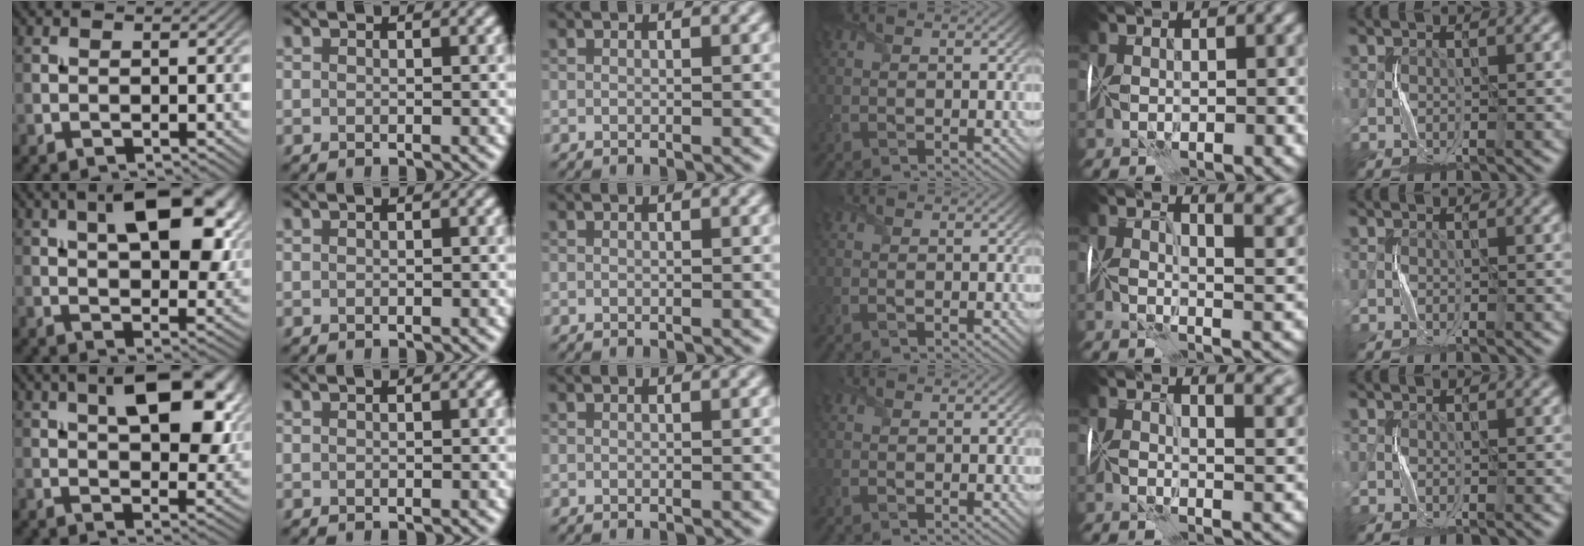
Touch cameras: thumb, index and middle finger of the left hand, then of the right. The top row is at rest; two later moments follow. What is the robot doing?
{"motion": "fold", "object": "handkerchief"}